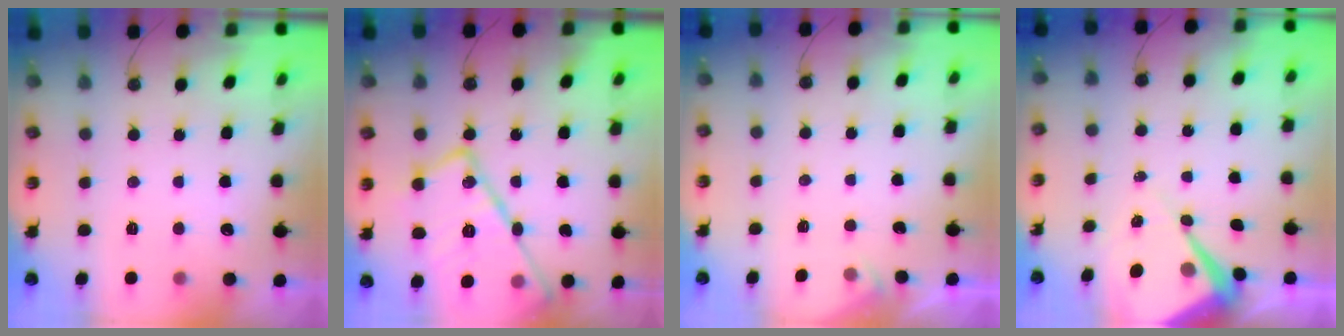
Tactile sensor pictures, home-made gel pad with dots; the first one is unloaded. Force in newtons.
{"total": 23.7, "press": 23.6, "slide": 2.3}
{"total": 2.2, "press": 2.1, "slide": 0.4}
{"total": 7.2, "press": 7.2, "slide": 0.6}